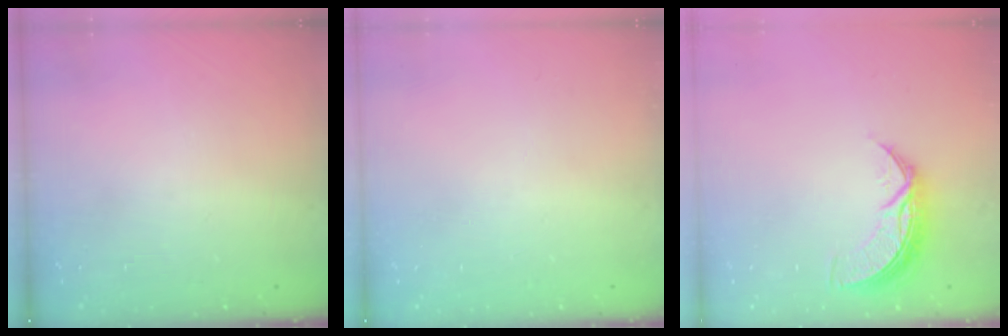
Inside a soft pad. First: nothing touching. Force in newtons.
{"total": 0.0}
{"total": 8.8, "press": 8.8, "slide": 0.4}